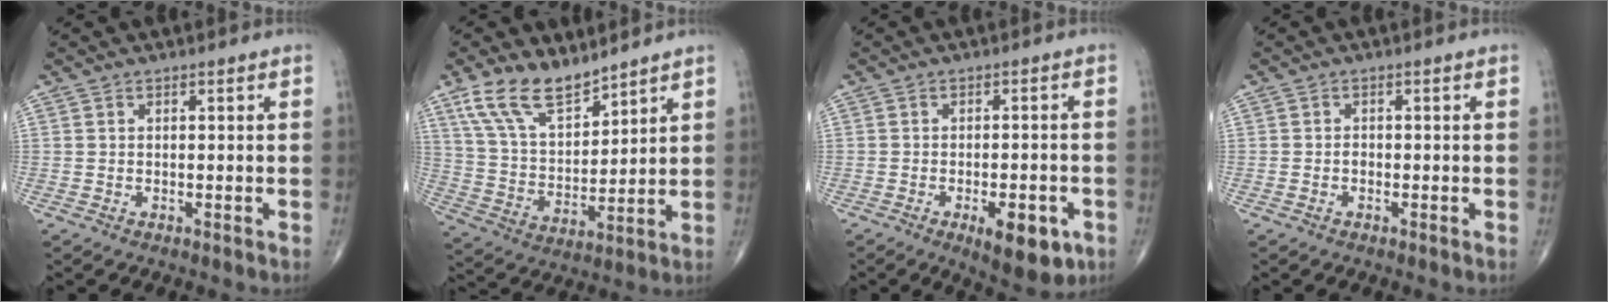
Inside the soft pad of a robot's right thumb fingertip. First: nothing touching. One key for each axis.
{"total": 12.2, "fx": 9.1, "fy": 5.1, "fz": 6.4, "tx": -0.103, "ty": -0.048, "tz": 0.188}
{"total": 9.1, "fx": -4.1, "fy": 3.7, "fz": 7.3, "tx": -0.085, "ty": 0.004, "tz": -0.049}
{"total": 0.8, "fx": -0.4, "fy": 0.6, "fz": 0.4, "tx": -0.003, "ty": 0.003, "tz": -0.009}